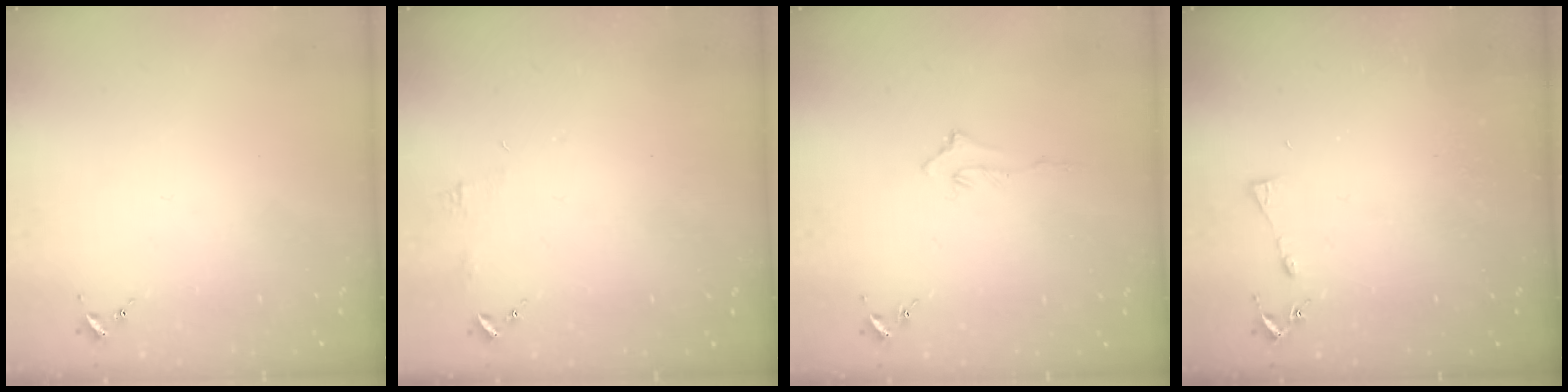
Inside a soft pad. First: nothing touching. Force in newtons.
{"total": 4.5, "press": 4.5, "slide": 0.5}
{"total": 3.2, "press": 3.2, "slide": 0.4}
{"total": 3.7, "press": 3.7, "slide": 0.5}